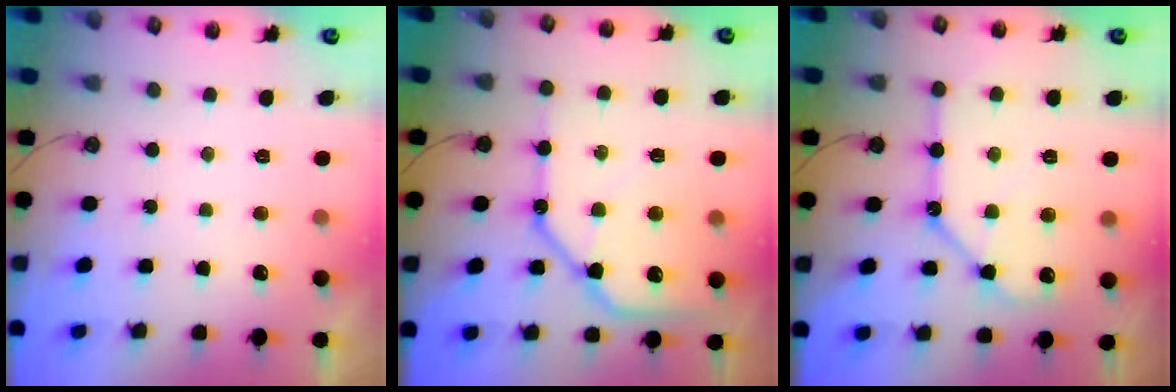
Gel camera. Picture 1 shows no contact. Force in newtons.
{"total": 15.6, "press": 15.4, "slide": 1.8}
{"total": 11.8, "press": 11.7, "slide": 1.0}